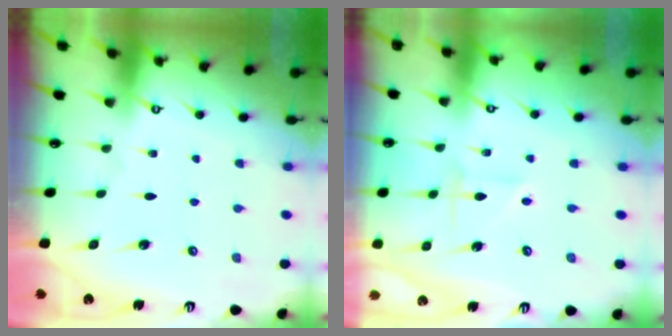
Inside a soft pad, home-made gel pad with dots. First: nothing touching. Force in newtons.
{"total": 2.7, "press": 2.6, "slide": 0.3}